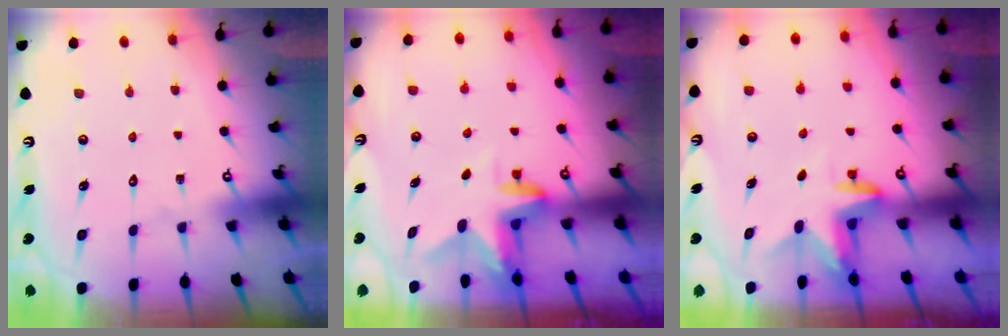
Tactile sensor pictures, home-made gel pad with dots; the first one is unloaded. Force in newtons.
{"total": 3.0, "press": 3.0, "slide": 0.3}
{"total": 3.3, "press": 3.3, "slide": 0.3}